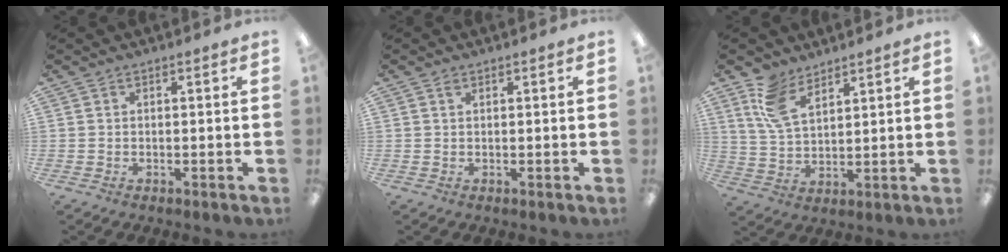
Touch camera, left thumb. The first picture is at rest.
{"total": 0.9, "force": [0.6, 0.4, 0.5], "torque": [-0.013, 0.002, 0.011]}
{"total": 9.8, "force": [6.2, 5.1, 5.7], "torque": [-0.125, -0.012, 0.122]}